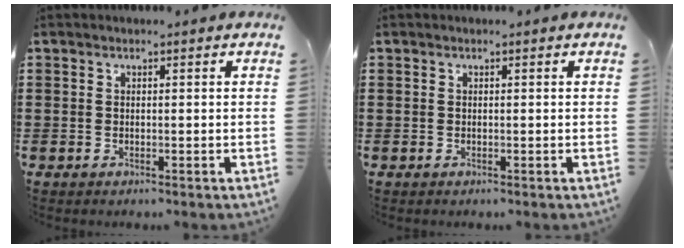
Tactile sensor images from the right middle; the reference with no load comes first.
{"total": 0.0}